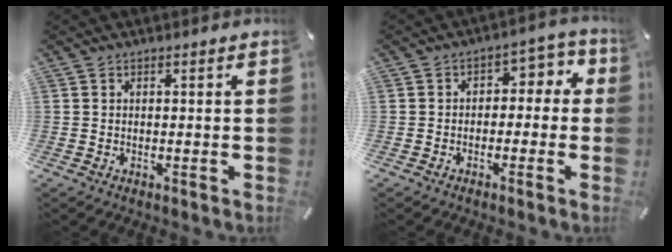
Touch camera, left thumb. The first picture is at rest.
{"total": 5.0, "force": [-0.9, 4.0, 2.8], "torque": [-0.029, 0.011, -0.026]}